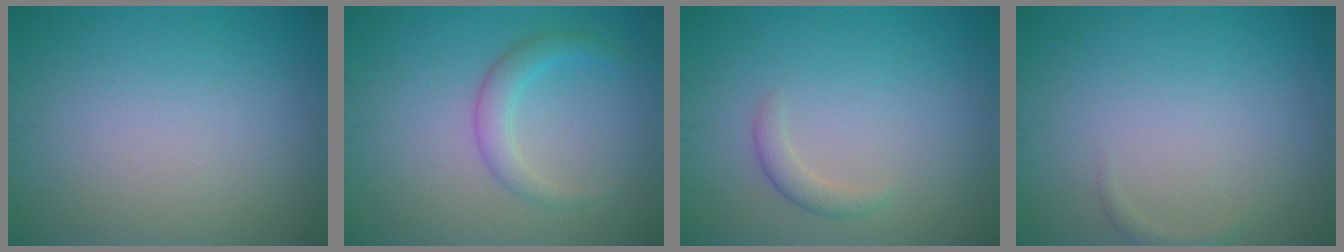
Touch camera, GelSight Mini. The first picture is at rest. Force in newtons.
{"total": 2.3, "press": 2.3, "slide": 0.1}
{"total": 1.4, "press": 1.4, "slide": 0.1}
{"total": 0.7, "press": 0.7, "slide": 0.0}